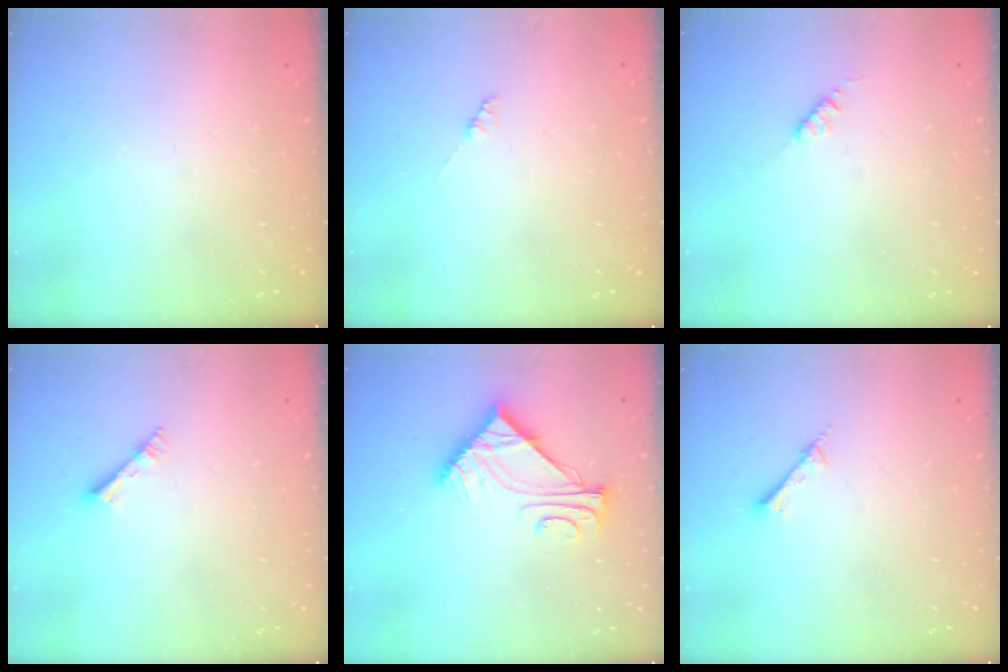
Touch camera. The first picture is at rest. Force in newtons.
{"total": 1.4, "press": 1.4, "slide": 0.2}
{"total": 2.8, "press": 2.8, "slide": 0.4}
{"total": 3.0, "press": 3.0, "slide": 0.3}
{"total": 9.1, "press": 9.0, "slide": 0.9}
{"total": 1.5, "press": 1.4, "slide": 0.2}